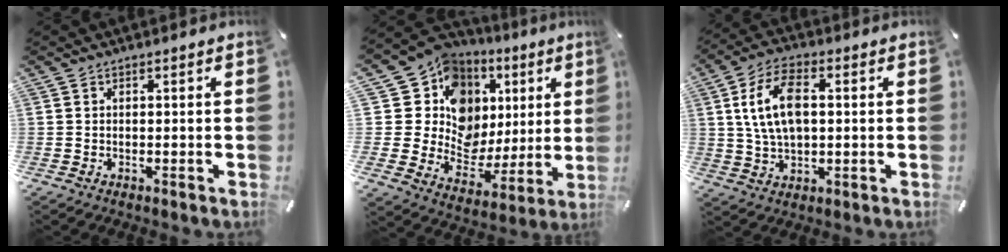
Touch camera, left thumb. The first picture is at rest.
{"total": 13.6, "force": [5.7, 11.5, 4.6], "torque": [-0.068, -0.071, 0.113]}
{"total": 11.0, "force": [1.9, 6.5, 8.6], "torque": [-0.174, 0.001, 0.030]}